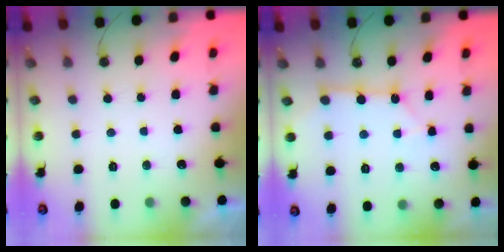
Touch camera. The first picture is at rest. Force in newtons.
{"total": 4.4, "press": 4.4, "slide": 0.3}